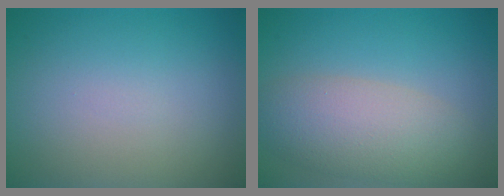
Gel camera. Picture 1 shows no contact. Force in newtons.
{"total": 5.7, "press": 5.7, "slide": 0.4}